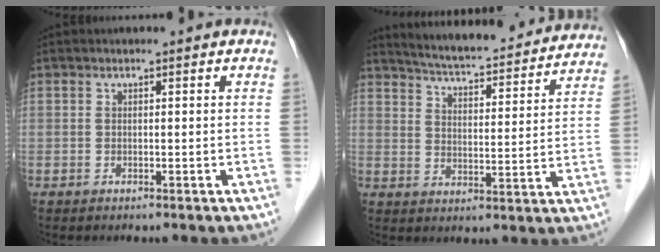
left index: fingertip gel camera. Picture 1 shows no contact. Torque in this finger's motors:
{"motor_torque": [-0.13, -0.61, 0.18, 0.09]}